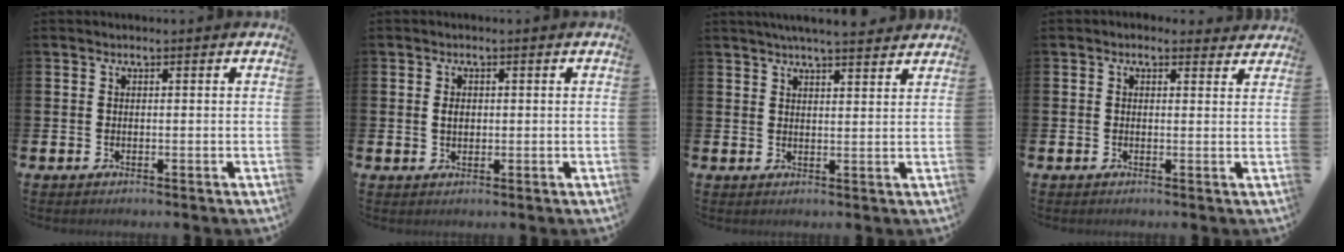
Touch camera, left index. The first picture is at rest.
{"total": 1.6, "force": [0.3, 1.2, 1.0], "torque": [-0.001, 0.000, -0.001]}
{"total": 4.7, "force": [4.6, -0.1, 1.2], "torque": [-0.024, -0.019, 0.081]}
{"total": 1.5, "force": [1.2, 0.8, 0.2], "torque": [0.005, 0.000, 0.019]}